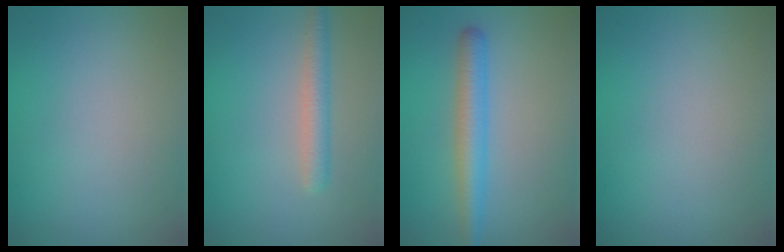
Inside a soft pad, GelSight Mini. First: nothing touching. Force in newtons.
{"total": 2.6, "press": 2.6, "slide": 0.1}
{"total": 3.5, "press": 3.5, "slide": 0.1}
{"total": 0.0}